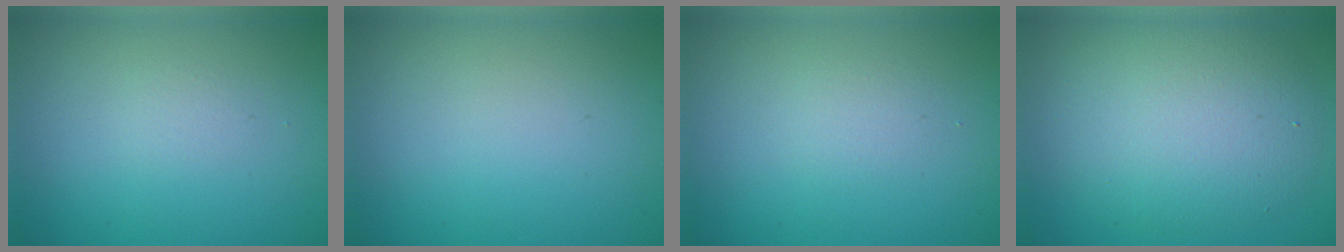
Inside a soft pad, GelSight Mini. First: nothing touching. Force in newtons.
{"total": 0.0}
{"total": 1.1, "press": 1.1, "slide": 0.0}
{"total": 6.8, "press": 6.8, "slide": 0.3}